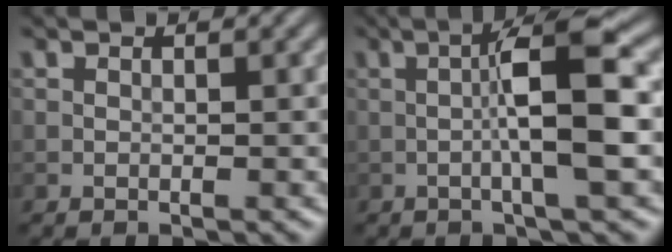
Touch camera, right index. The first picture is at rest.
{"total": 6.5, "force": [-0.4, 0.8, 6.4], "torque": [-0.109, 0.015, -0.012]}